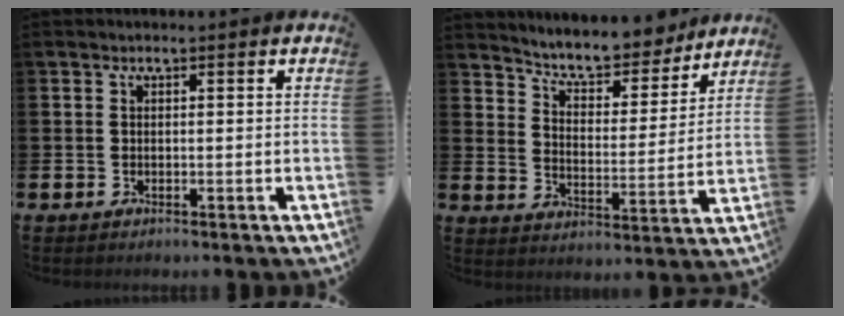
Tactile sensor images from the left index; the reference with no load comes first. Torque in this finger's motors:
{"motor_torque": [1.07, -1.06, 0.30, 0.08]}